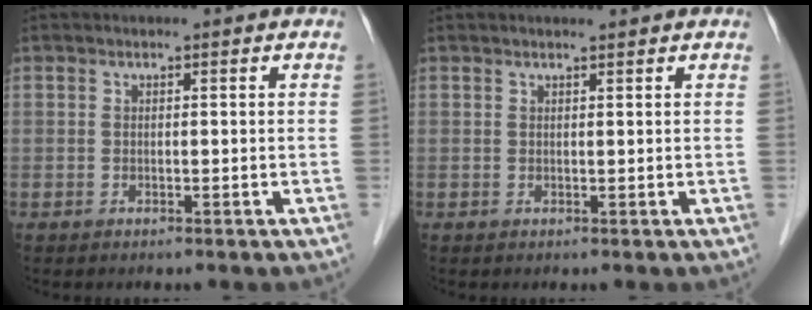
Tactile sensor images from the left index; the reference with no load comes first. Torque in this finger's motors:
{"motor_torque": [0.24, -0.25, 0.05, 0.01]}